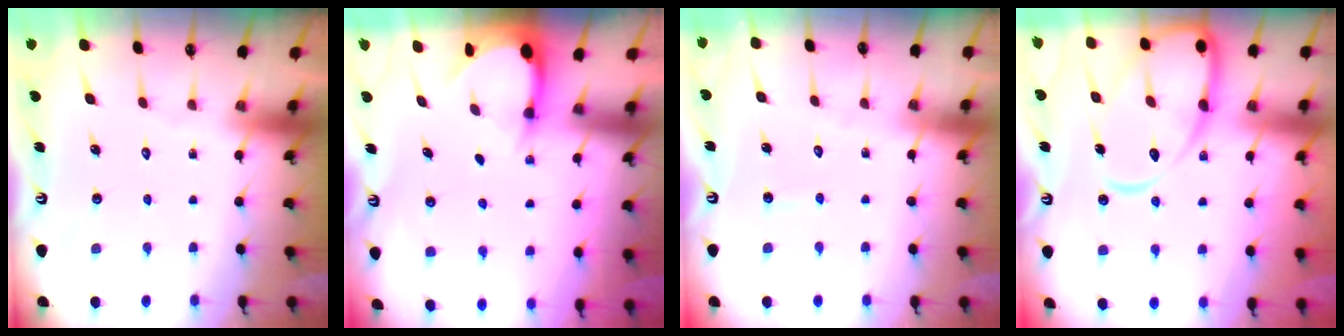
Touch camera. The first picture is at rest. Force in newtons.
{"total": 3.5, "press": 3.5, "slide": 0.2}
{"total": 2.4, "press": 2.4, "slide": 0.3}
{"total": 15.2, "press": 15.1, "slide": 1.5}